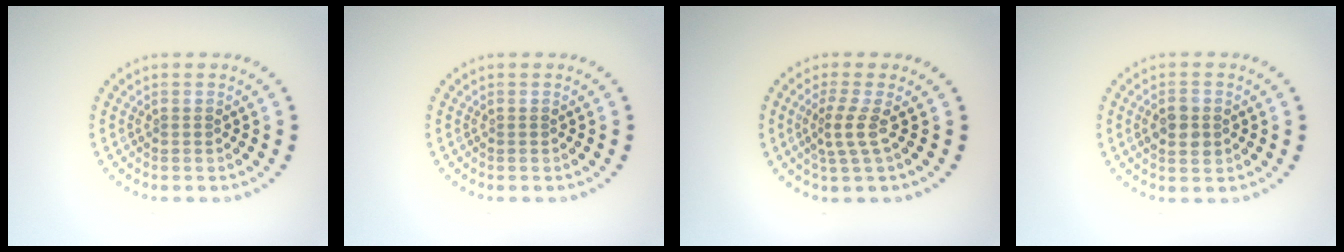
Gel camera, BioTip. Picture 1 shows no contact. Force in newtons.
{"total": 0.0}
{"total": 2.3, "press": 1.5, "slide": 1.8}
{"total": 2.7, "press": 2.7, "slide": 0.0}